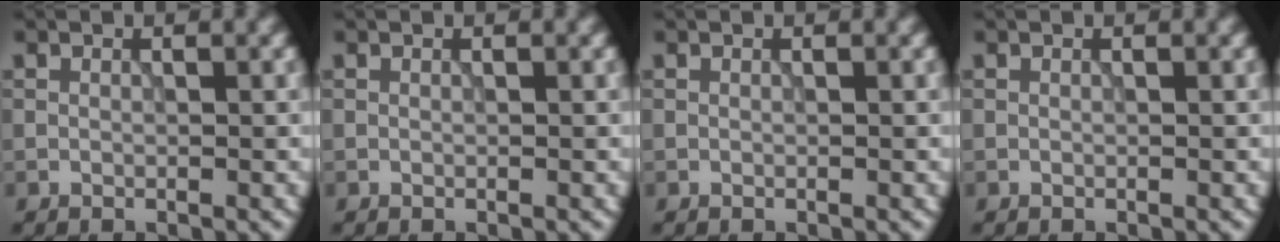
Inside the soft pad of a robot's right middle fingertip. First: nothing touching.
{"total": 0.0}
{"total": 0.0}
{"total": 0.0}